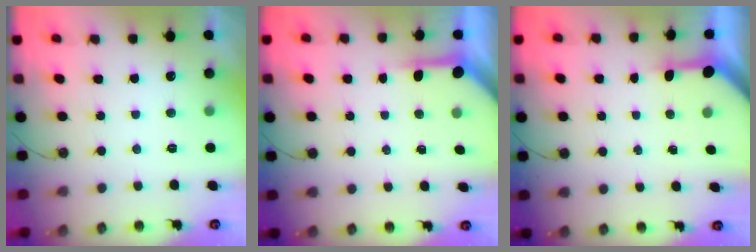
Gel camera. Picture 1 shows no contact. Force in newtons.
{"total": 4.0, "press": 4.0, "slide": 0.5}
{"total": 3.4, "press": 3.3, "slide": 0.4}